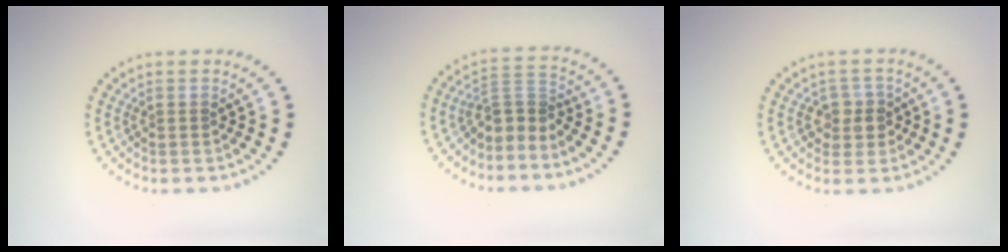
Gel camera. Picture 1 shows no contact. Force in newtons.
{"total": 2.9, "press": 2.0, "slide": 2.0}
{"total": 2.1, "press": 2.0, "slide": 0.8}